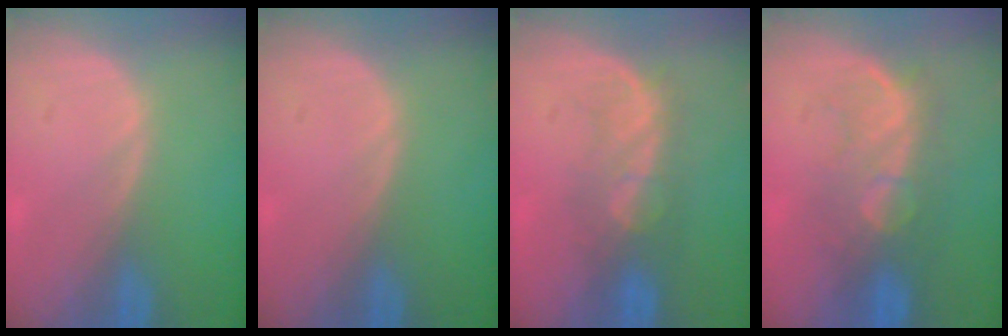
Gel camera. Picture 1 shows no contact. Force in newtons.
{"total": 0.0}
{"total": 5.6, "press": 5.5, "slide": 1.3}
{"total": 8.2, "press": 7.8, "slide": 2.5}